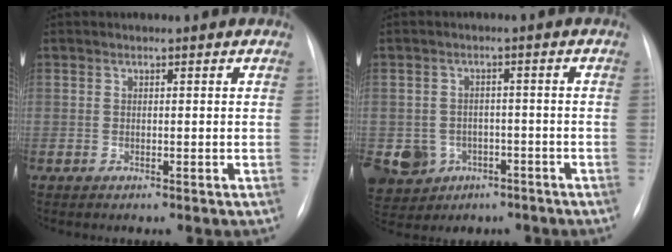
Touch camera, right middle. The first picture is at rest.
{"total": 10.6, "force": [-5.1, 8.8, 3.0], "torque": [-0.084, 0.010, -0.066]}